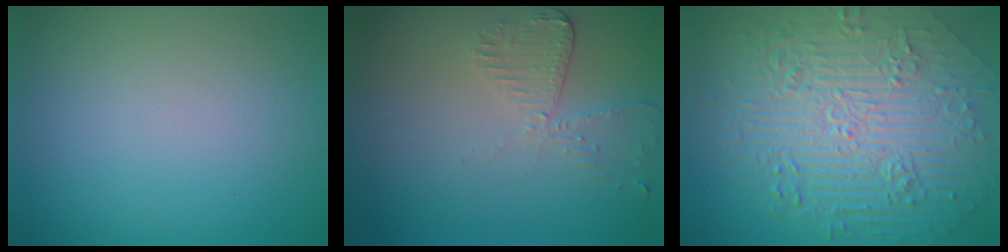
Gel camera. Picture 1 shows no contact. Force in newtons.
{"total": 2.6, "press": 2.3, "slide": 1.1}
{"total": 10.6, "press": 7.1, "slide": 7.8}